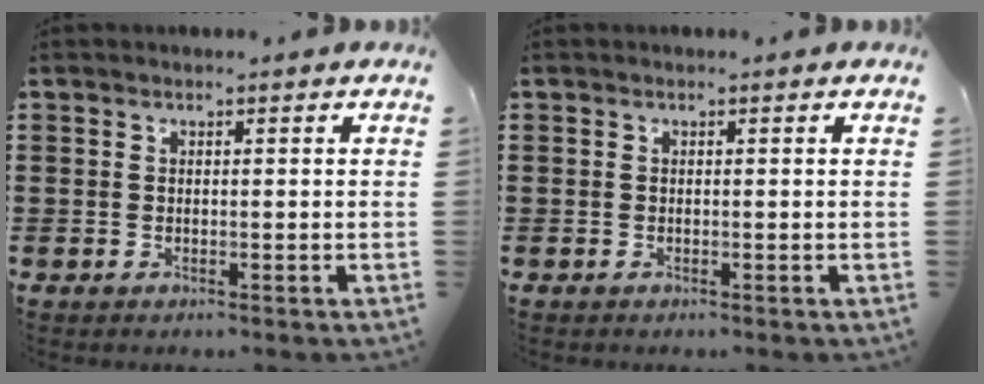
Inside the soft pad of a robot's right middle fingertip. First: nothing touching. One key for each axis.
{"total": 0.0}